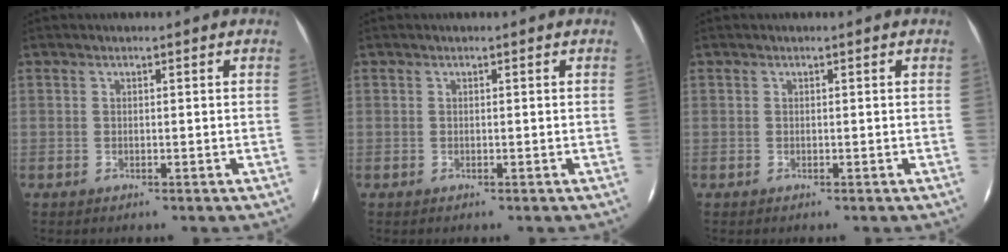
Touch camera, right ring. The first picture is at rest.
{"total": 0.0}
{"total": 0.0}